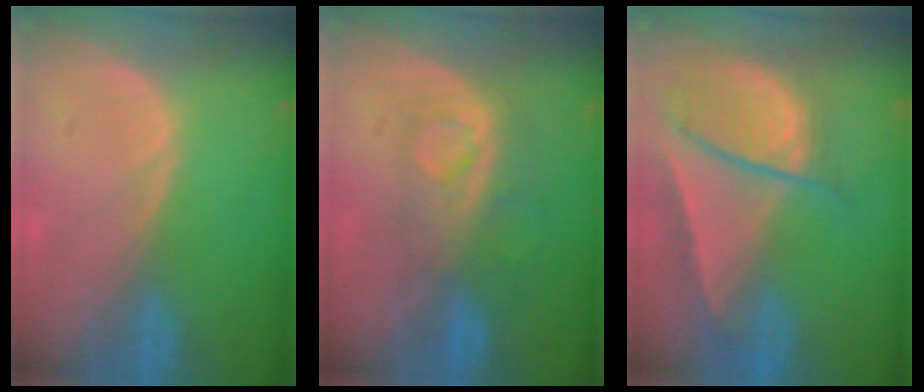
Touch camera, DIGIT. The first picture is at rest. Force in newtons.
{"total": 8.3, "press": 7.3, "slide": 3.8}
{"total": 9.4, "press": 8.1, "slide": 4.7}